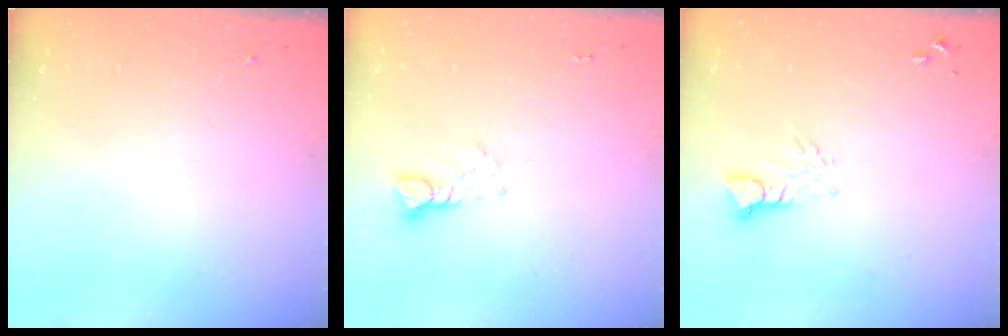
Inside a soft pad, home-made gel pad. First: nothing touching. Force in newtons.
{"total": 3.8, "press": 3.8, "slide": 0.2}
{"total": 3.9, "press": 3.9, "slide": 0.4}